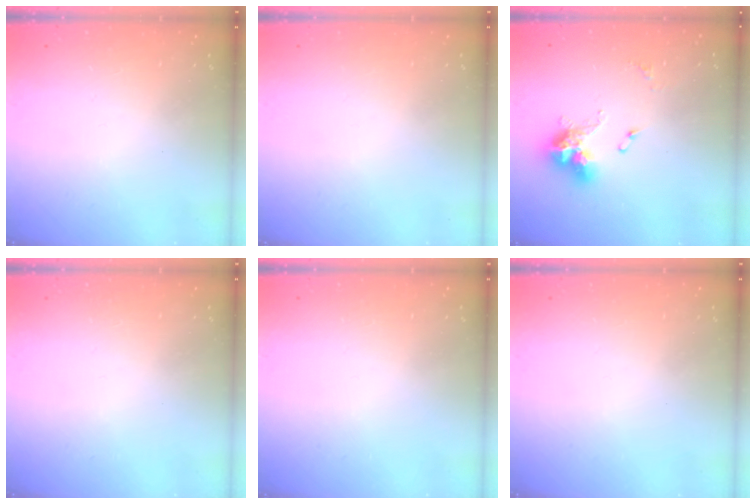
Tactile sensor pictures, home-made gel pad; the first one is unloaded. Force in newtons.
{"total": 0.0}
{"total": 11.1, "press": 11.0, "slide": 1.3}
{"total": 0.0}
{"total": 0.0}
{"total": 0.0}